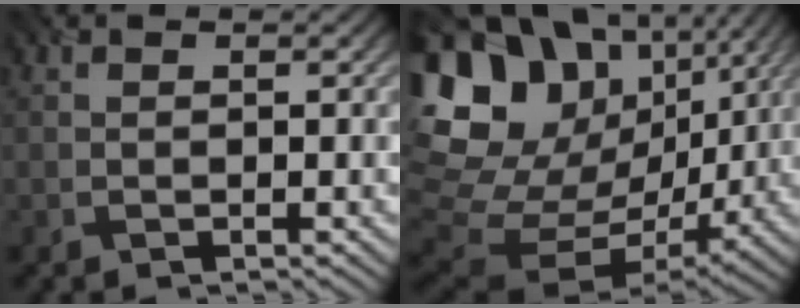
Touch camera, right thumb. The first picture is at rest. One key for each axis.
{"total": 21.6, "fx": 7.0, "fy": 16.4, "fz": 12.2, "tx": -0.308, "ty": 0.029, "tz": 0.152}